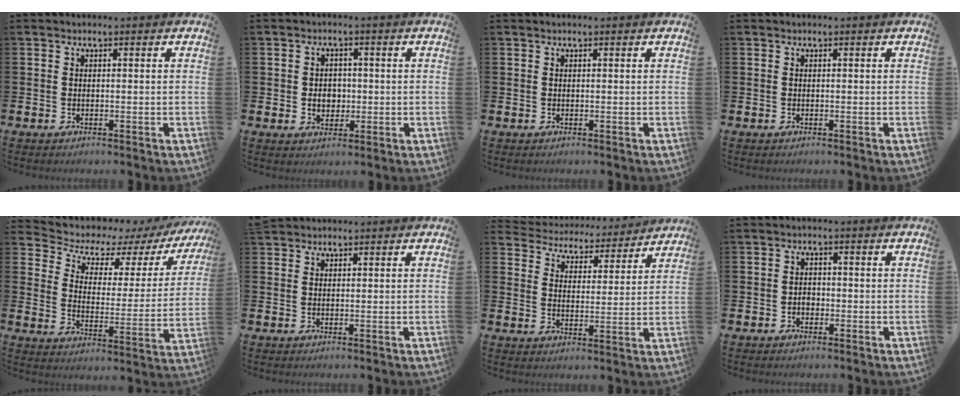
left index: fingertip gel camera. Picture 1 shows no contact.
{"total": 2.9, "force": [-0.1, 2.5, 1.5], "torque": [-0.017, 0.002, -0.010]}
{"total": 0.0}
{"total": 0.0}
{"total": 6.2, "force": [4.8, 3.3, 2.3], "torque": [-0.072, -0.033, 0.073]}
{"total": 1.8, "force": [1.7, 0.6, -0.1], "torque": [0.013, -0.002, 0.029]}
{"total": 4.7, "force": [4.4, 1.5, -0.1], "torque": [-0.030, -0.039, 0.073]}
{"total": 1.5, "force": [-0.5, 1.2, 0.7], "torque": [-0.004, 0.000, -0.013]}